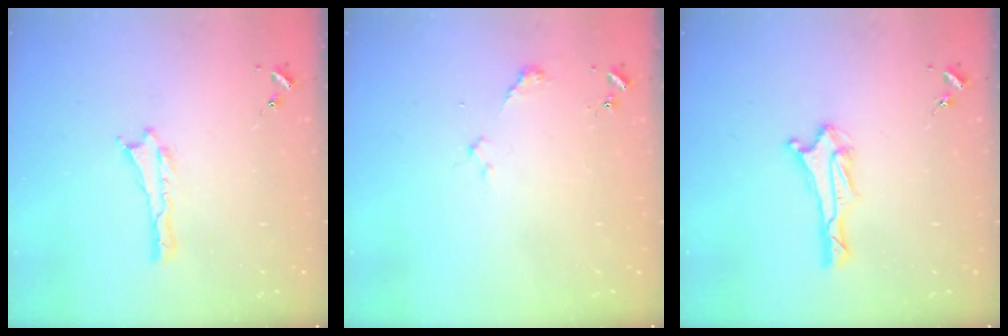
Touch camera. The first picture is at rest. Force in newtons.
{"total": 2.4, "press": 2.3, "slide": 0.3}
{"total": 2.9, "press": 2.8, "slide": 0.7}